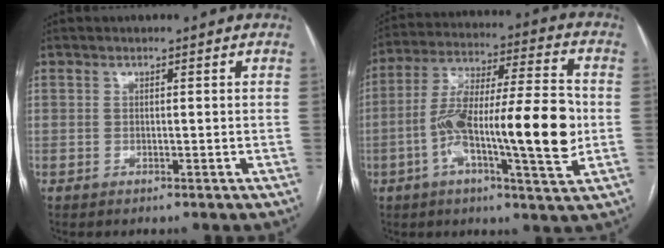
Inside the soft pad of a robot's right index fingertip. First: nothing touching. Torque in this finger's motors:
{"motor_torque": [1.07, 0.02, 1.05, 0.21]}